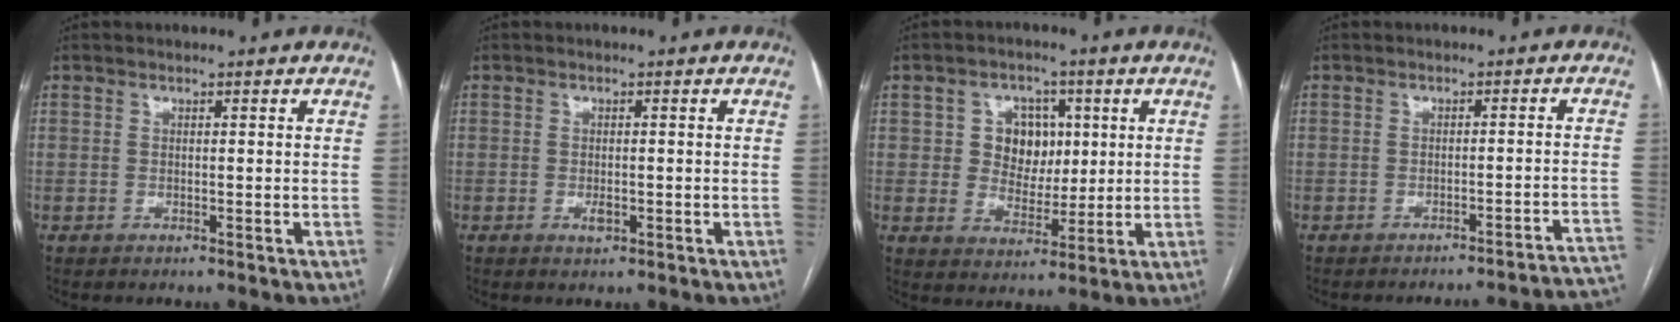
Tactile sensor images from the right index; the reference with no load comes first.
{"total": 1.5, "force": [-0.5, 0.7, 1.2], "torque": [-0.023, -0.002, -0.005]}
{"total": 7.0, "force": [1.7, 5.9, 3.4], "torque": [-0.052, 0.015, 0.038]}
{"total": 13.9, "force": [-13.5, -1.0, 3.2], "torque": [0.025, 0.002, -0.148]}